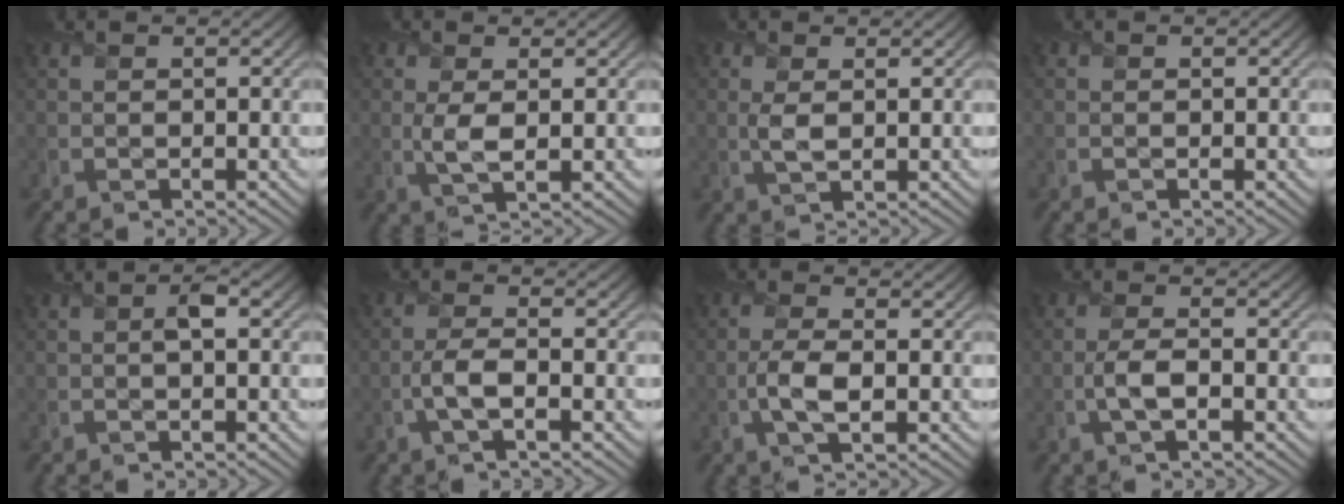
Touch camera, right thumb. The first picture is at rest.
{"total": 3.2, "force": [0.4, 1.3, 2.9], "torque": [-0.070, -0.002, 0.008]}
{"total": 2.4, "force": [0.5, 1.0, 2.1], "torque": [-0.056, 0.000, 0.010]}
{"total": 0.0}
{"total": 1.4, "force": [0.0, 0.5, 1.3], "torque": [-0.024, 0.007, -0.005]}
{"total": 3.9, "force": [-1.4, 1.2, 3.4], "torque": [-0.080, 0.004, -0.035]}
{"total": 4.3, "force": [-0.9, 1.6, 3.9], "torque": [-0.093, 0.000, -0.025]}
{"total": 3.5, "force": [-1.1, 1.2, 3.2], "torque": [-0.075, 0.000, -0.027]}